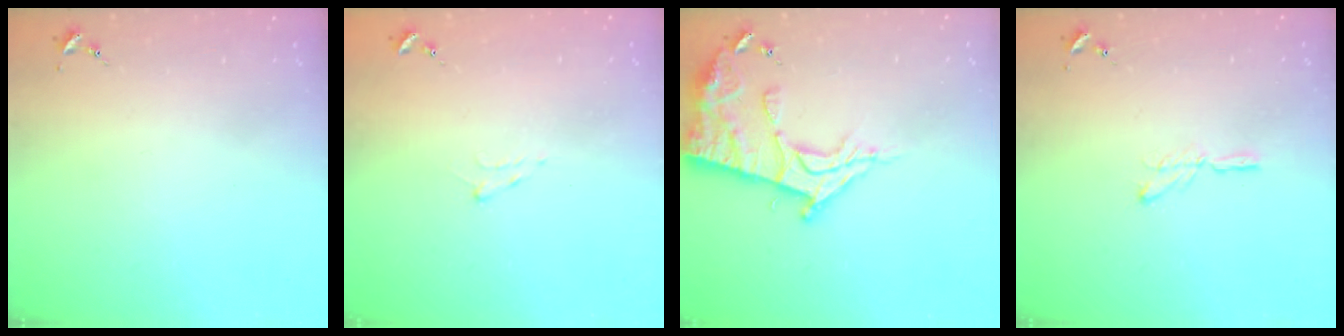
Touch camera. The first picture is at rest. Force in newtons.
{"total": 5.7, "press": 5.7, "slide": 0.7}
{"total": 14.9, "press": 14.9, "slide": 1.5}
{"total": 4.0, "press": 4.0, "slide": 0.4}